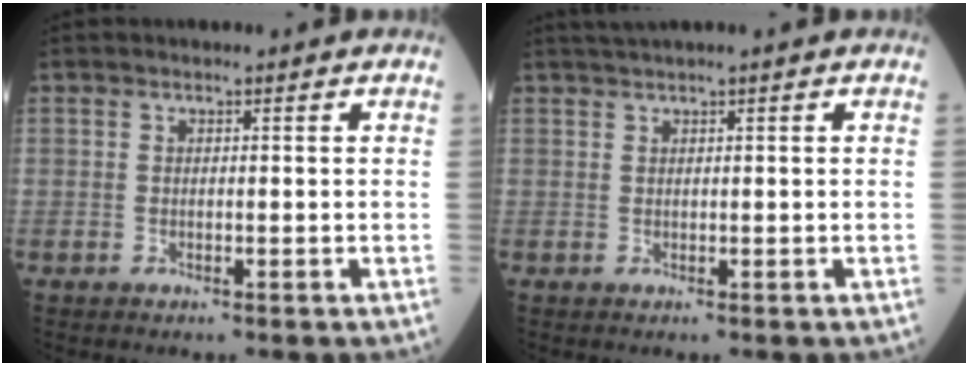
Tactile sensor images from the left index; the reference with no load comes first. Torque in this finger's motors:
{"motor_torque": [0.27, -0.50, -0.01, 0.00]}